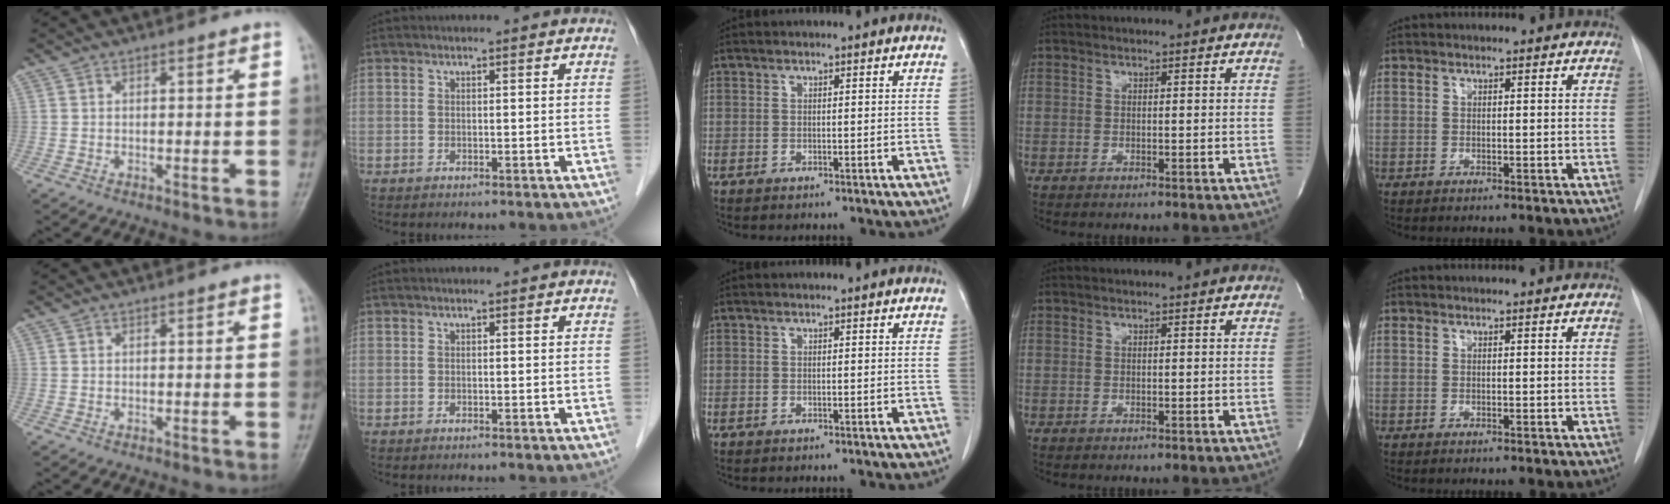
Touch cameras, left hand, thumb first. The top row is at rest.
{}